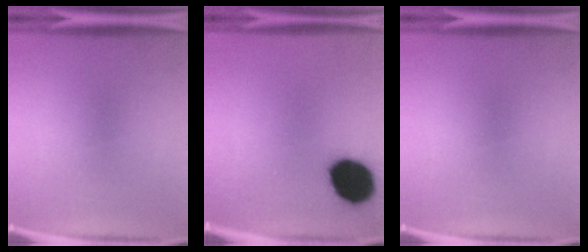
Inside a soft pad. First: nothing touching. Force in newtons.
{"total": 16.7}
{"total": 0.0}